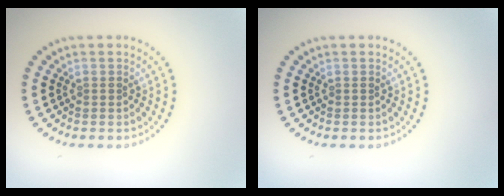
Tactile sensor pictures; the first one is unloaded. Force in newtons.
{"total": 0.0}